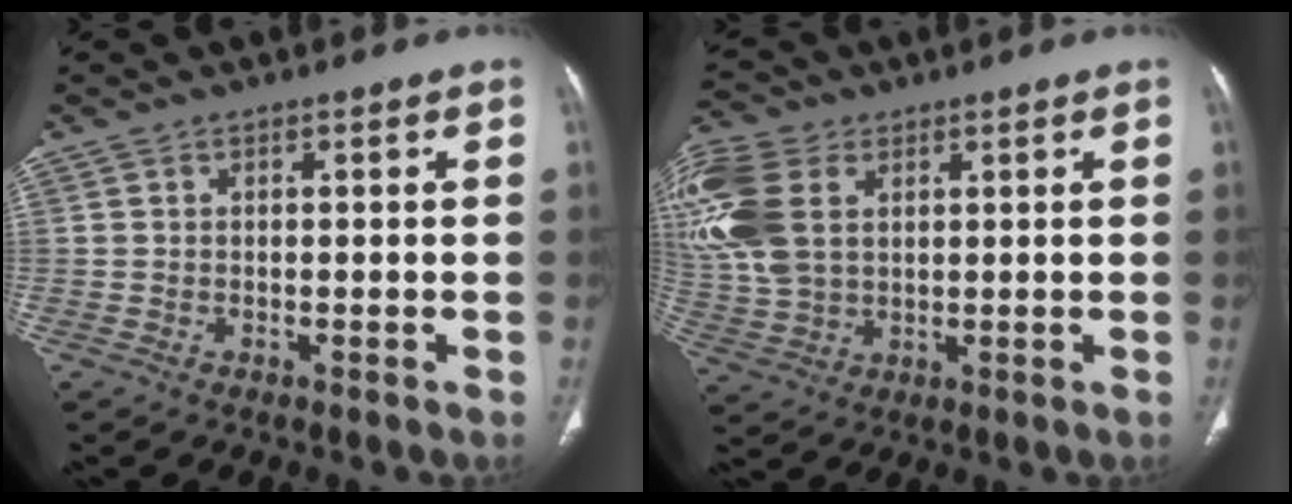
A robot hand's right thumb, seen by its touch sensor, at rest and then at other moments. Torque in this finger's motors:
{"motor_torque": [2.28, 2.36, 1.77, 0.68, 0.27]}